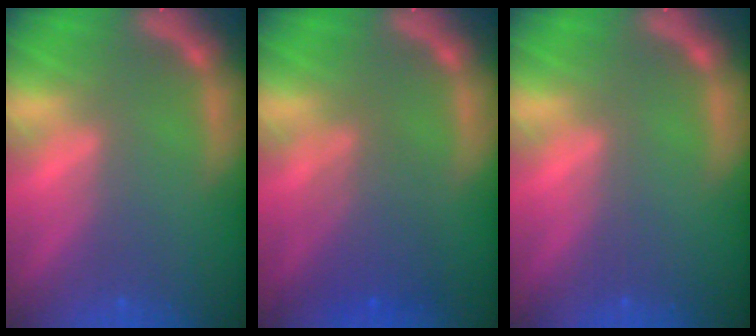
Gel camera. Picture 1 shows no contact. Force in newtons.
{"total": 4.0}
{"total": 0.0}